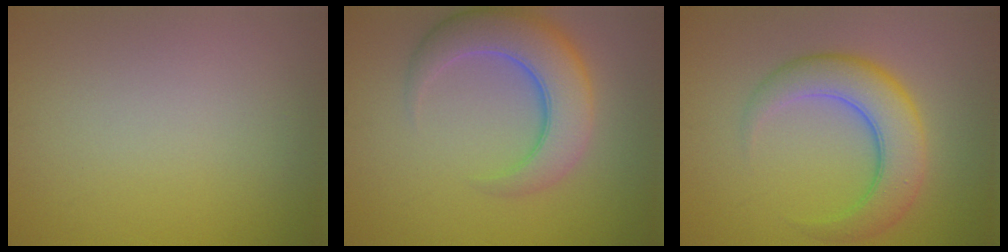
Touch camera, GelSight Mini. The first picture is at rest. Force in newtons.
{"total": 6.9, "press": 6.9, "slide": 0.6}
{"total": 6.2, "press": 6.2, "slide": 0.3}